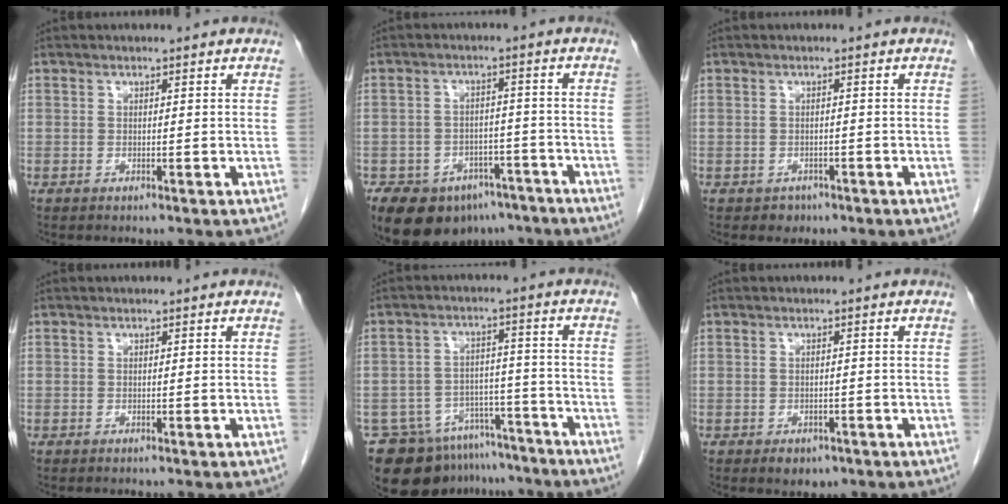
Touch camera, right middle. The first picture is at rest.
{"total": 12.2, "force": [-8.6, 7.0, 5.0], "torque": [-0.074, 0.009, -0.127]}
{"total": 1.6, "force": [-1.0, 1.3, 0.2], "torque": [-0.007, 0.004, -0.012]}
{"total": 0.0}
{"total": 13.0, "force": [-10.4, 7.1, 3.2], "torque": [-0.056, 0.026, -0.152]}
{"total": 2.6, "force": [-1.5, 1.7, 1.2], "torque": [-0.012, 0.001, -0.010]}